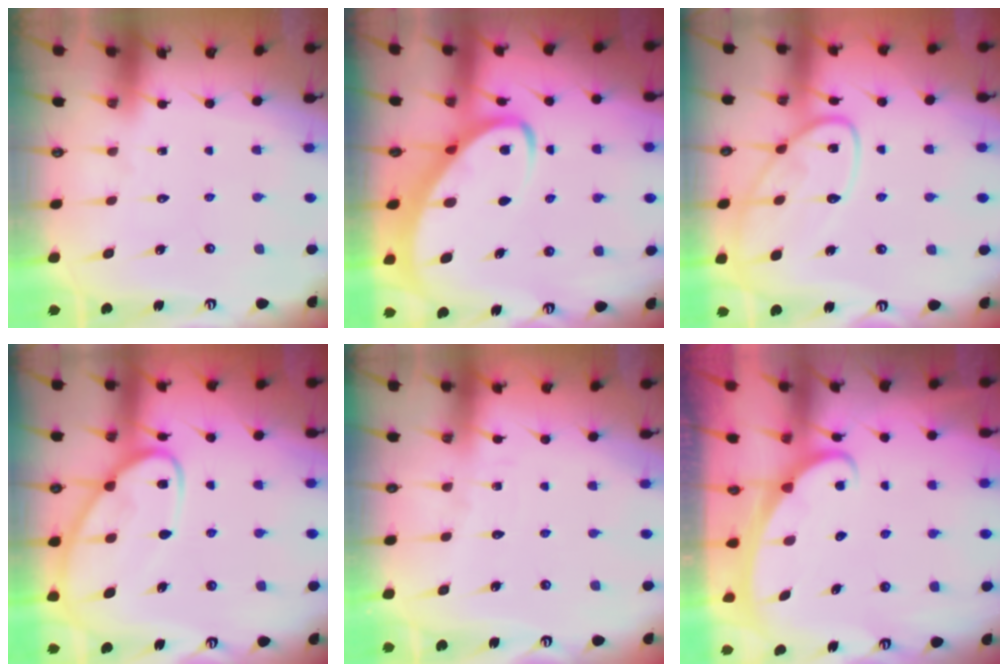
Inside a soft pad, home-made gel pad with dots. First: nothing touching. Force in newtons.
{"total": 6.5, "press": 6.4, "slide": 0.8}
{"total": 13.5, "press": 13.4, "slide": 1.2}
{"total": 12.8, "press": 12.8, "slide": 1.2}
{"total": 3.4, "press": 3.4, "slide": 0.4}
{"total": 2.5, "press": 2.5, "slide": 0.3}